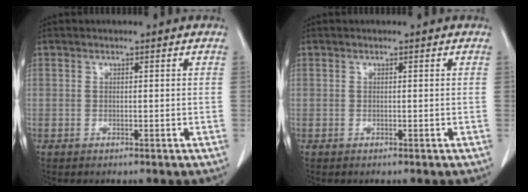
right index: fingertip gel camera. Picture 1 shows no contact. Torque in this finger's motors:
{"motor_torque": [0.00, 0.00, 0.00, 0.00]}